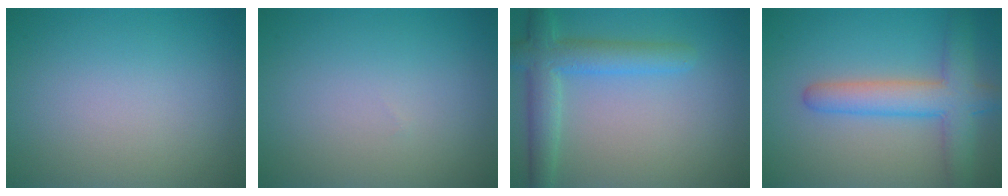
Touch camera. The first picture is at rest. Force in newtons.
{"total": 0.0}
{"total": 4.5, "press": 4.5, "slide": 0.4}
{"total": 5.5, "press": 5.5, "slide": 0.4}